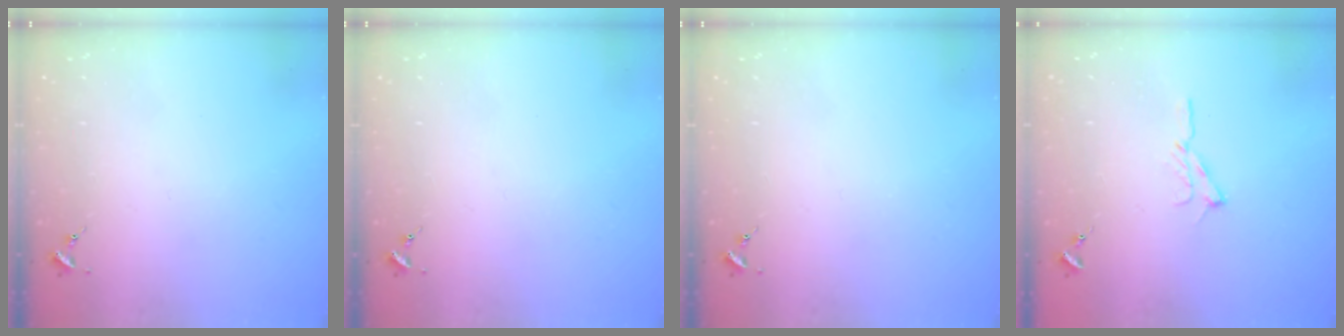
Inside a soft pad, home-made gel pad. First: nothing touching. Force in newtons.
{"total": 0.0}
{"total": 0.0}
{"total": 6.8, "press": 6.8, "slide": 0.7}